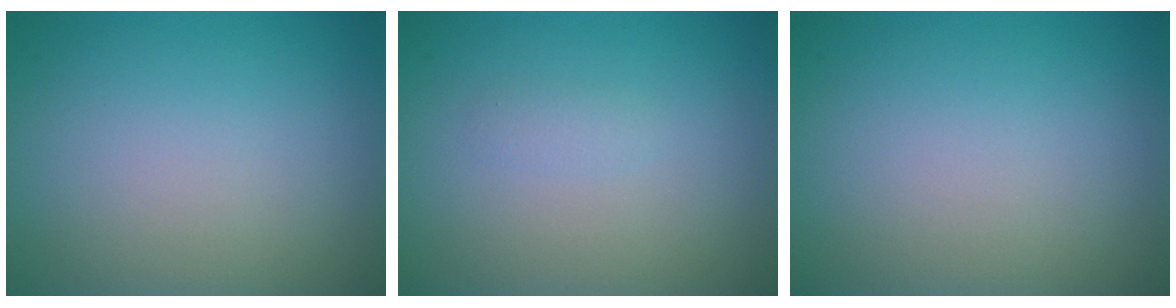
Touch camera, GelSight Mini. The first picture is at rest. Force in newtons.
{"total": 0.8, "press": 0.8, "slide": 0.0}
{"total": 0.0}